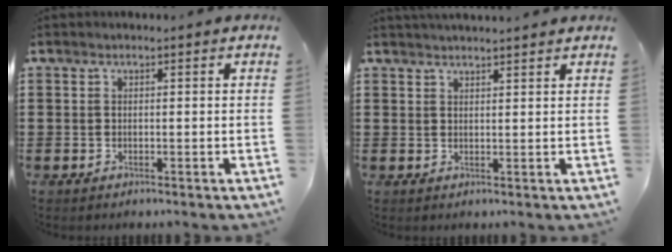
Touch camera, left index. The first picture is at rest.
{"total": 1.7, "force": [1.6, -0.2, 0.2], "torque": [-0.007, -0.001, 0.032]}